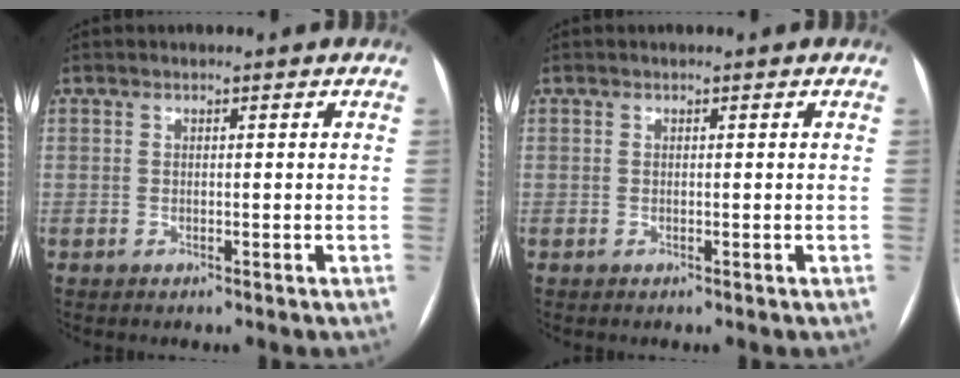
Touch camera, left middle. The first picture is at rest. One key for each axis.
{"total": 0.0}